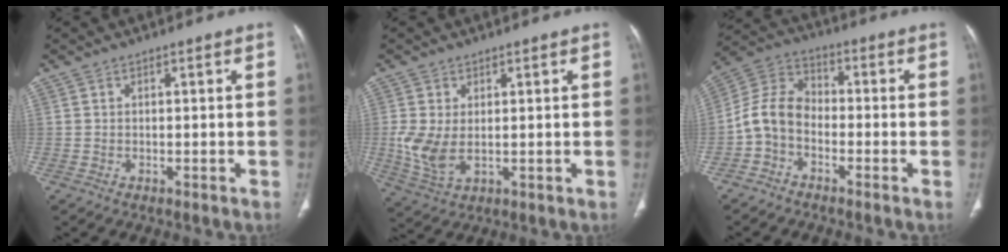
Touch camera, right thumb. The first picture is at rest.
{"total": 6.4, "force": [0.4, 3.8, 5.2], "torque": [-0.114, -0.010, 0.018]}
{"total": 8.0, "force": [-2.7, 5.7, 5.0], "torque": [-0.090, 0.040, -0.070]}